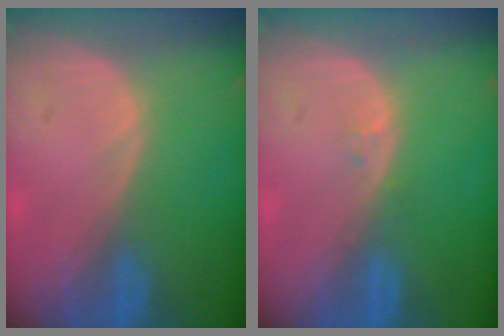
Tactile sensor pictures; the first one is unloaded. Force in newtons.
{"total": 0.6, "press": 0.6, "slide": 0.1}